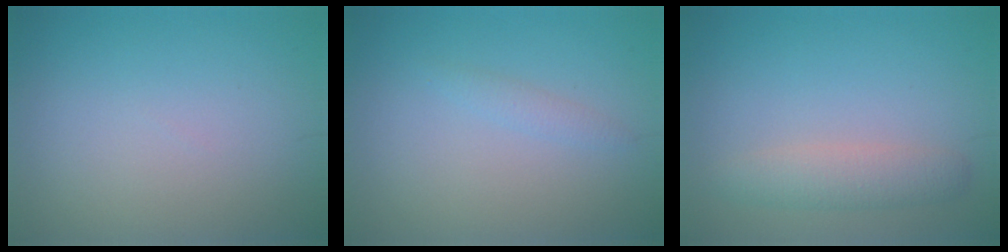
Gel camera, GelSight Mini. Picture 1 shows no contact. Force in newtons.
{"total": 1.0, "press": 1.0, "slide": 0.1}
{"total": 2.7, "press": 2.7, "slide": 0.1}